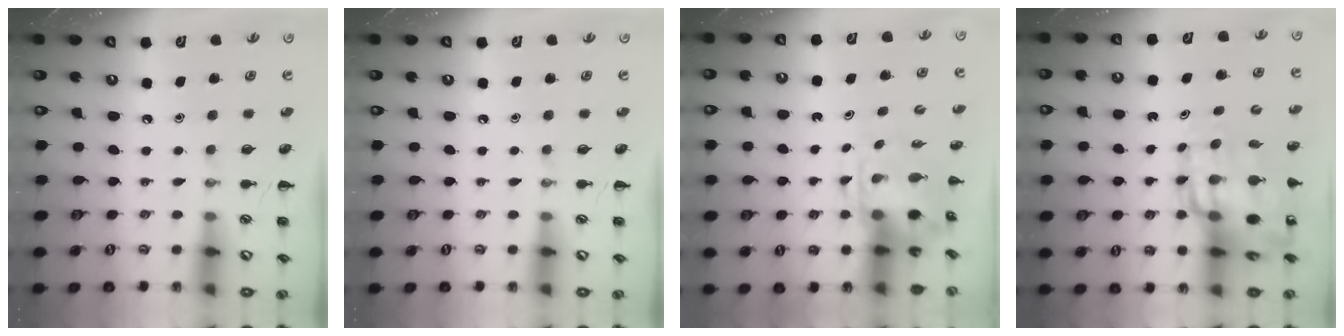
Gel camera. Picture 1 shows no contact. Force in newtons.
{"total": 0.0}
{"total": 3.9, "press": 3.8, "slide": 0.6}
{"total": 19.1, "press": 18.4, "slide": 5.2}